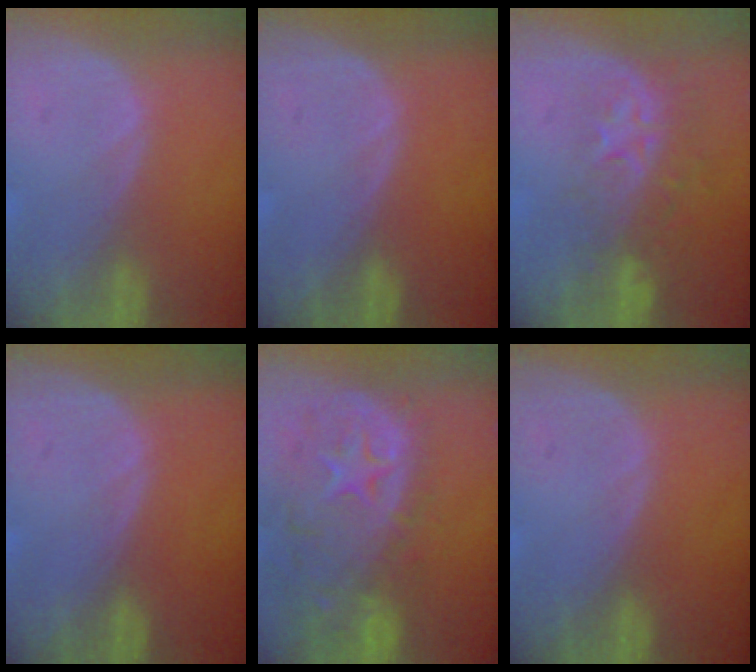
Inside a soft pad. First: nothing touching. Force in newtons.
{"total": 0.0}
{"total": 8.7, "press": 7.2, "slide": 5.0}
{"total": 0.0}
{"total": 14.0, "press": 11.3, "slide": 8.2}
{"total": 0.0}